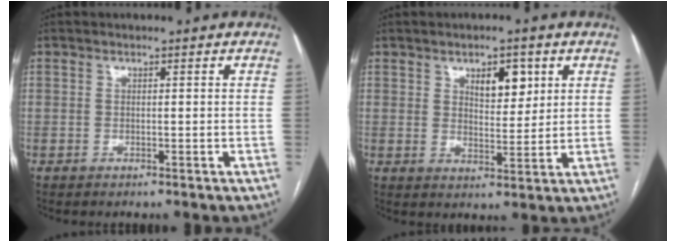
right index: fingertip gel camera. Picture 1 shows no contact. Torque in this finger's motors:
{"motor_torque": [0.12, 0.13, 0.09, 0.05]}